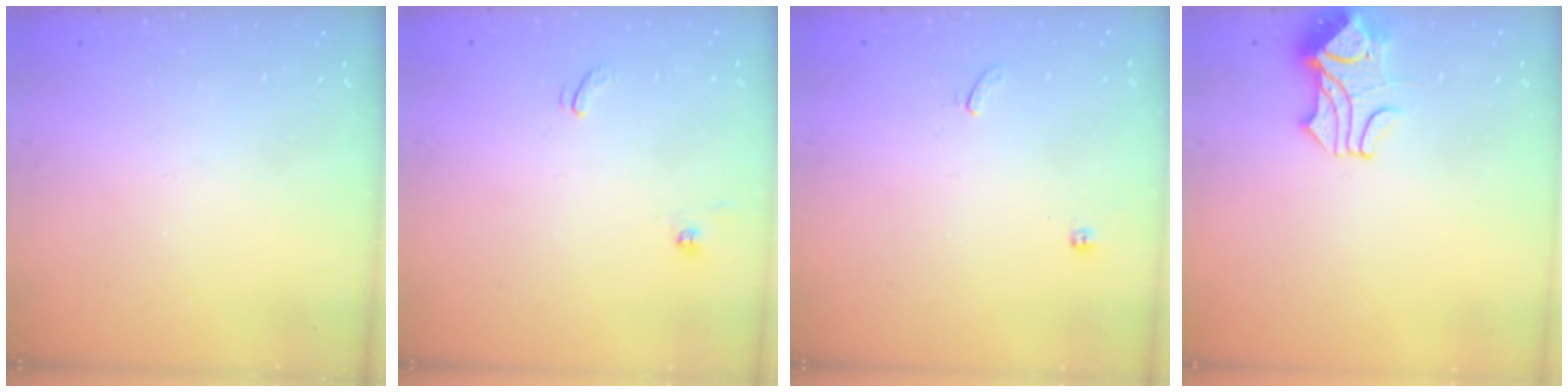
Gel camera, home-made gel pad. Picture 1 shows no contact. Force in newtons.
{"total": 0.0}
{"total": 1.1, "press": 0.7, "slide": 0.8}
{"total": 1.8, "press": 1.4, "slide": 1.1}